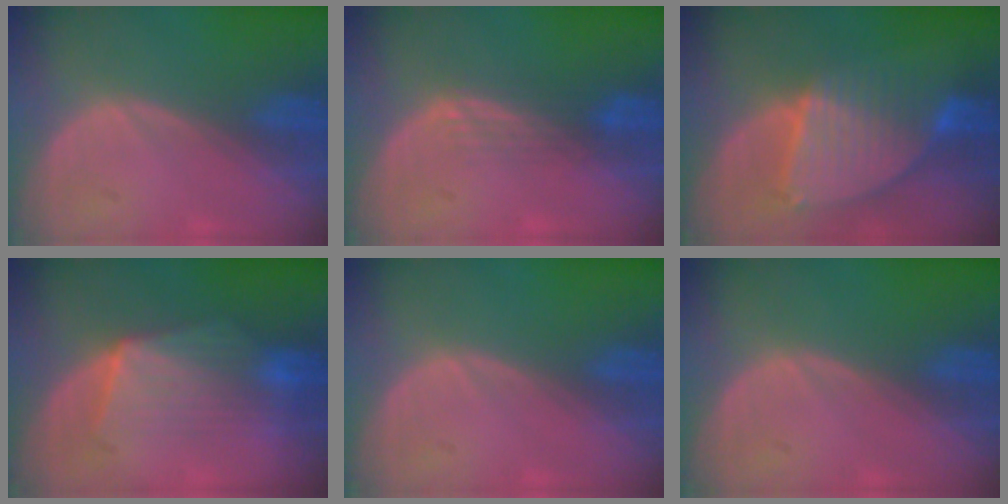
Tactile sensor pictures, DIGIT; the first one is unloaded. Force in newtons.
{"total": 3.0, "press": 2.5, "slide": 1.7}
{"total": 8.5, "press": 7.5, "slide": 4.1}
{"total": 7.5, "press": 7.4, "slide": 1.2}
{"total": 0.0}
{"total": 0.0}